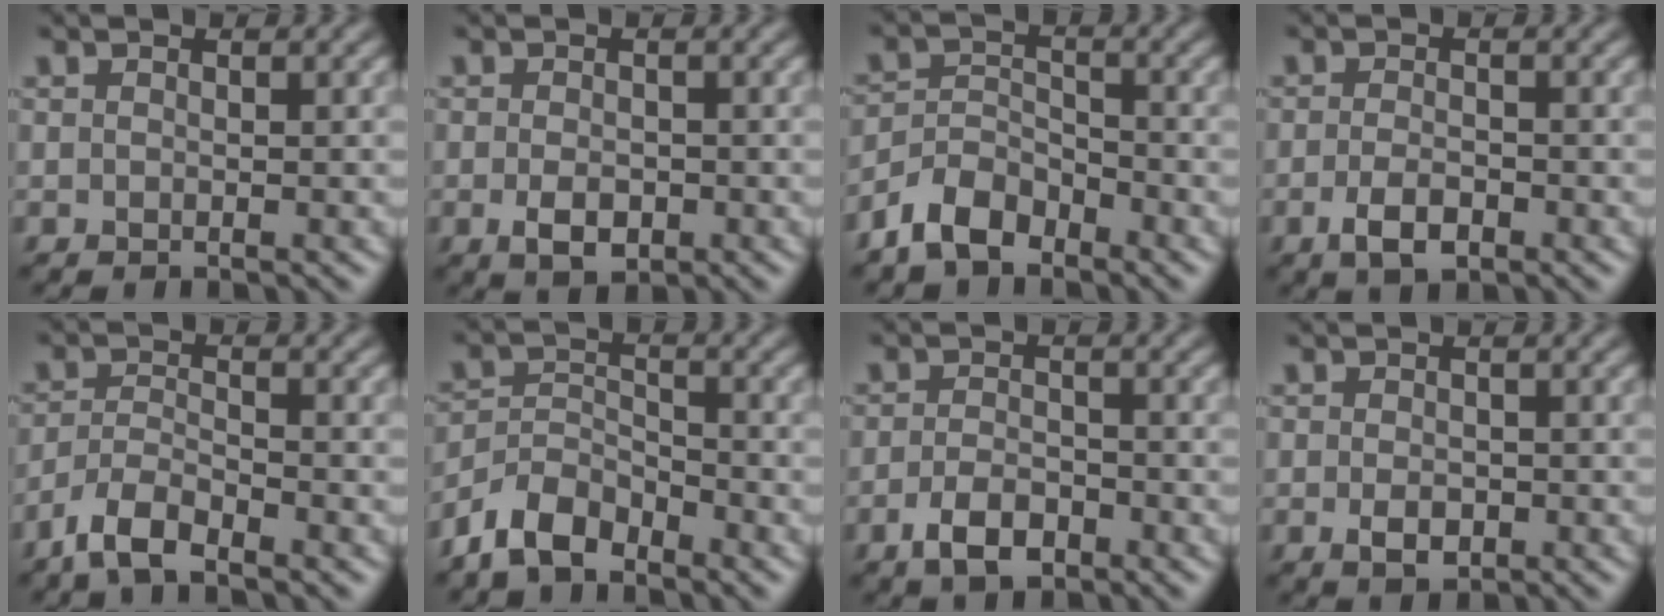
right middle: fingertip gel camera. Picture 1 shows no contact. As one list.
[{"total": 2.4, "force": [-0.6, 1.5, 1.8], "torque": [-0.035, -0.002, -0.010]}, {"total": 3.9, "force": [-2.9, 2.0, 1.6], "torque": [-0.031, 0.004, -0.066]}, {"total": 2.5, "force": [-1.1, 1.2, 2.0], "torque": [-0.043, -0.003, -0.022]}, {"total": 3.6, "force": [-2.7, 1.0, 2.1], "torque": [-0.048, -0.003, -0.064]}, {"total": 4.2, "force": [-3.4, 1.9, 1.7], "torque": [-0.033, 0.000, -0.077]}, {"total": 3.0, "force": [-1.5, 1.6, 2.1], "torque": [-0.042, 0.000, -0.032]}, {"total": 1.9, "force": [-0.4, 1.2, 1.5], "torque": [-0.029, -0.001, -0.006]}]